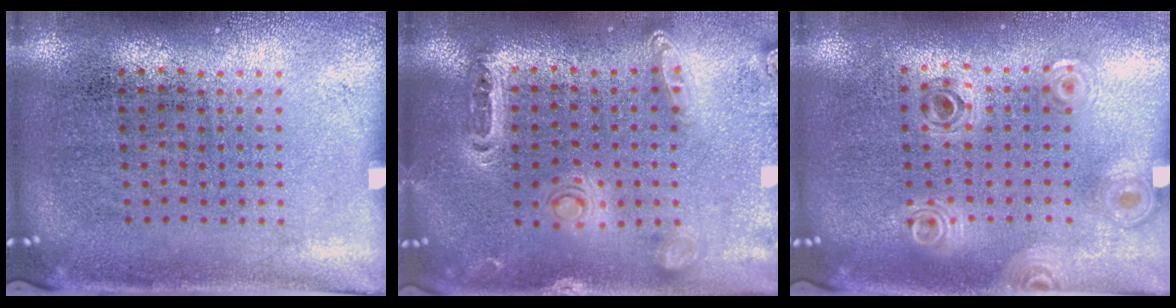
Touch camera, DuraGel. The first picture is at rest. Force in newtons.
{"total": 1.4, "press": 1.4, "slide": 0.3}
{"total": 0.9, "press": 0.9, "slide": 0.1}